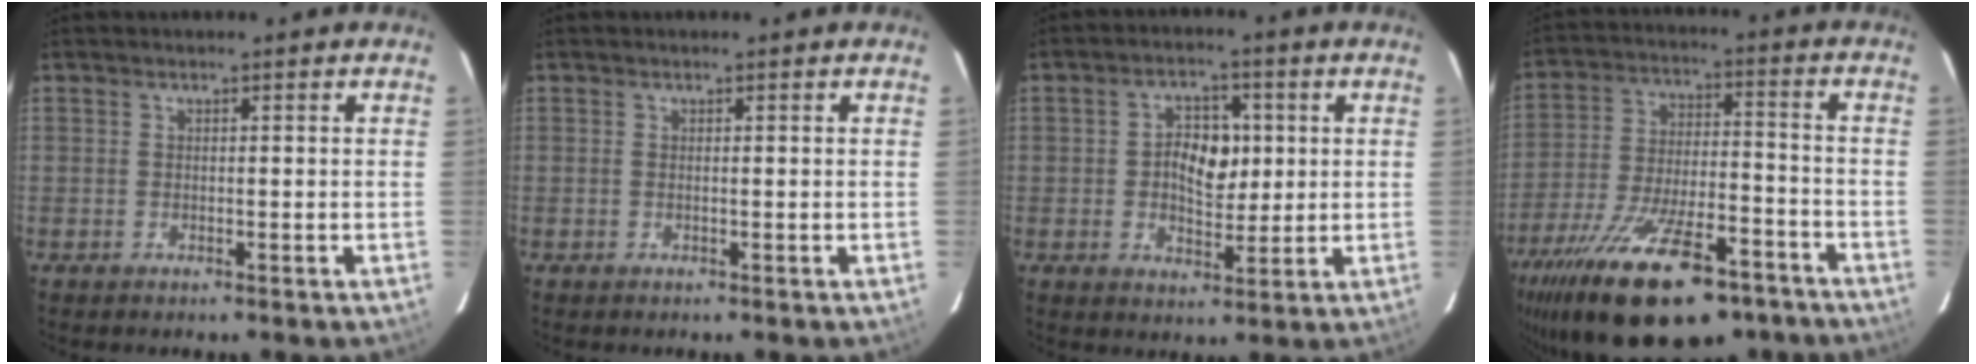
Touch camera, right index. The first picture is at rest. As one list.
[{"total": 0.0}, {"total": 7.3, "force": [0.7, 4.8, 5.5], "torque": [-0.098, 0.011, 0.013]}, {"total": 24.8, "force": [-16.9, 9.2, 15.7], "torque": [-0.293, -0.038, -0.255]}]